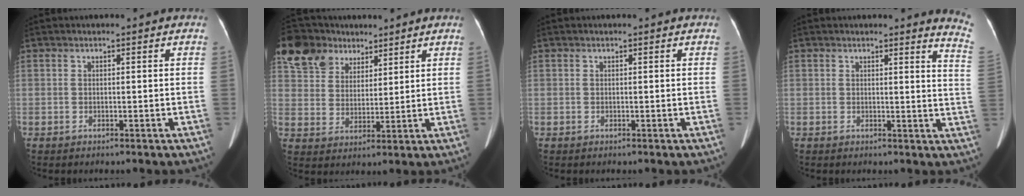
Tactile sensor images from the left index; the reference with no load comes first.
{"total": 10.5, "force": [7.2, 7.2, 2.7], "torque": [-0.056, 0.034, 0.140]}
{"total": 0.0}
{"total": 6.1, "force": [5.8, -0.6, 1.5], "torque": [-0.008, -0.080, 0.035]}